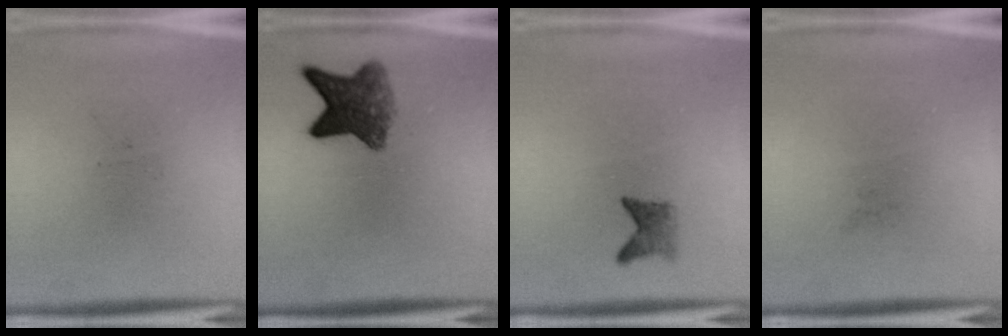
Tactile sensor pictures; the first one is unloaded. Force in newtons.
{"total": 6.7}
{"total": 2.0}
{"total": 0.0}